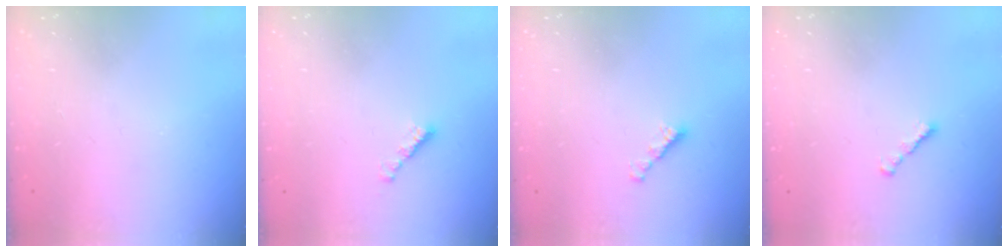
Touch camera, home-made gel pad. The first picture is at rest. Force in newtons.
{"total": 2.4, "press": 2.4, "slide": 0.4}
{"total": 2.7, "press": 2.6, "slide": 0.7}
{"total": 1.8, "press": 1.7, "slide": 0.6}